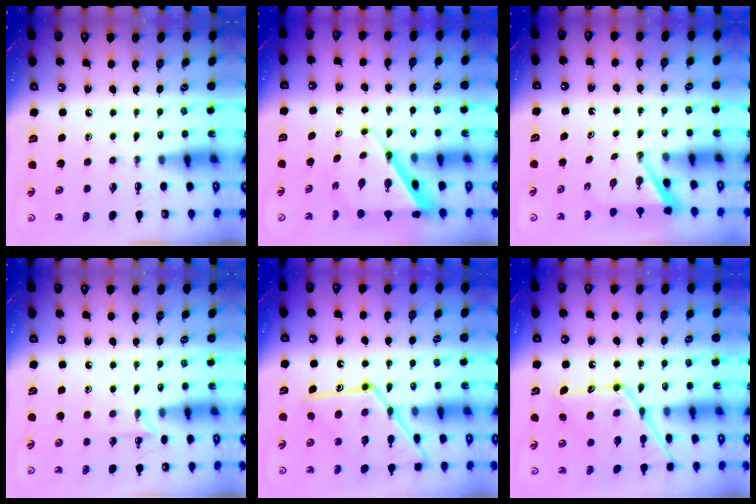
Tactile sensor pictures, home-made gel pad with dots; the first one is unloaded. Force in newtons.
{"total": 8.7, "press": 8.7, "slide": 0.7}
{"total": 2.9, "press": 2.9, "slide": 0.2}
{"total": 6.2, "press": 6.2, "slide": 0.6}
{"total": 17.0, "press": 16.9, "slide": 1.2}
{"total": 16.0, "press": 16.0, "slide": 1.1}